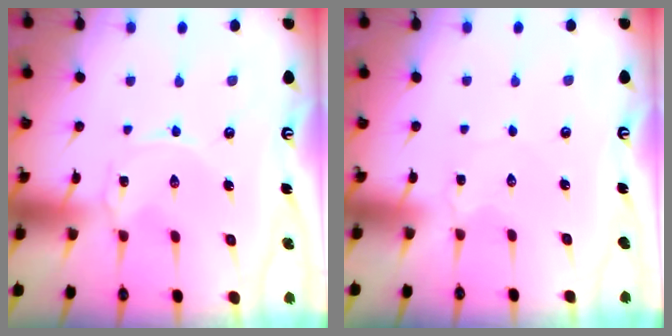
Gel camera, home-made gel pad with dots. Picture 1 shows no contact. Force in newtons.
{"total": 2.8, "press": 2.8, "slide": 0.3}